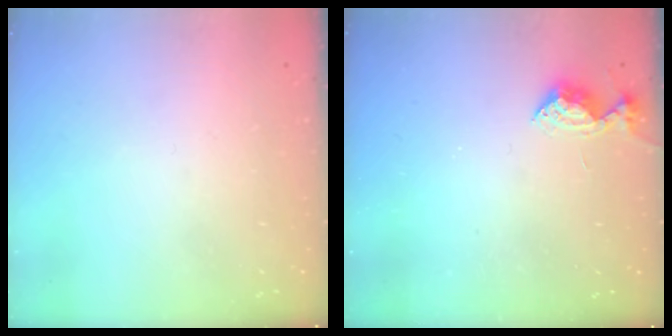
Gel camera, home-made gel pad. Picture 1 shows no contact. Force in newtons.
{"total": 6.7, "press": 6.6, "slide": 0.7}